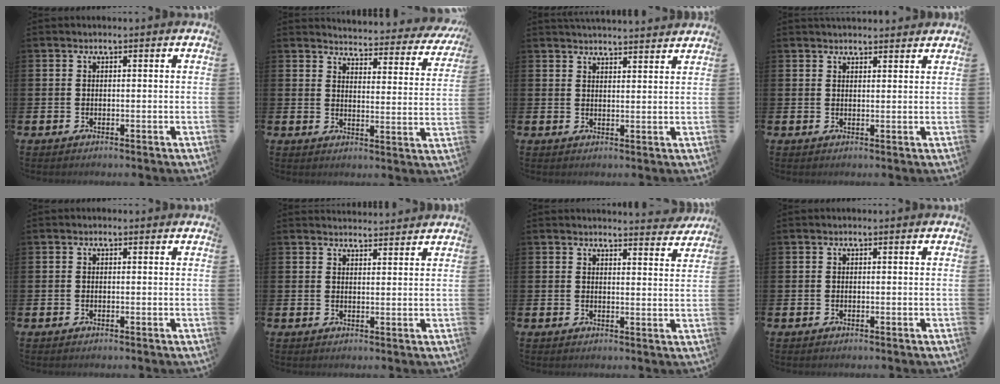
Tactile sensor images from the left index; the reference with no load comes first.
{"total": 3.6, "force": [3.5, 0.5, 0.5], "torque": [-0.018, -0.039, 0.053]}
{"total": 3.4, "force": [3.4, 0.0, 0.0], "torque": [-0.007, -0.018, 0.062]}
{"total": 2.3, "force": [2.2, 0.5, 0.1], "torque": [0.002, -0.011, 0.039]}
{"total": 0.0}
{"total": 2.7, "force": [2.7, 0.3, 0.0], "torque": [0.002, -0.019, 0.048]}
{"total": 3.5, "force": [3.5, 0.0, 0.0], "torque": [0.009, -0.028, 0.060]}
{"total": 0.0}